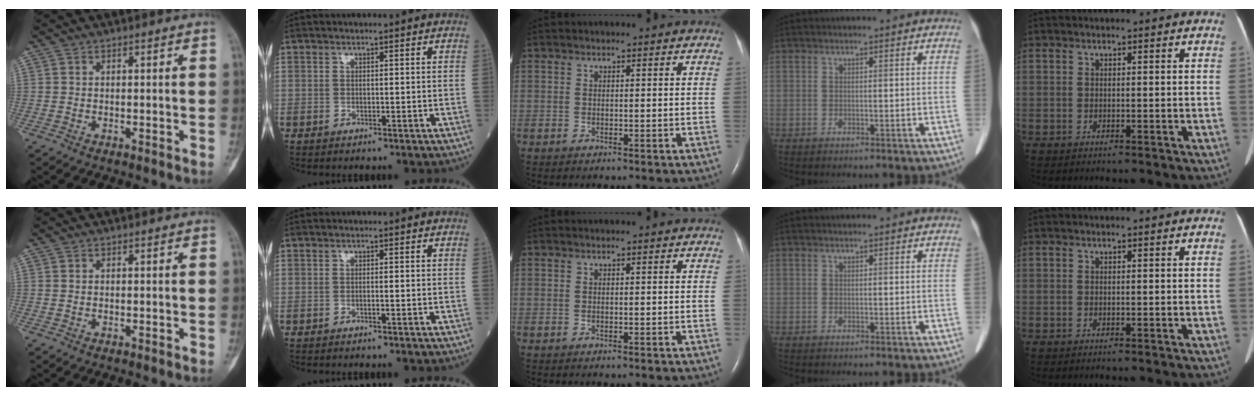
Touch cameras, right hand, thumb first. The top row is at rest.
{}